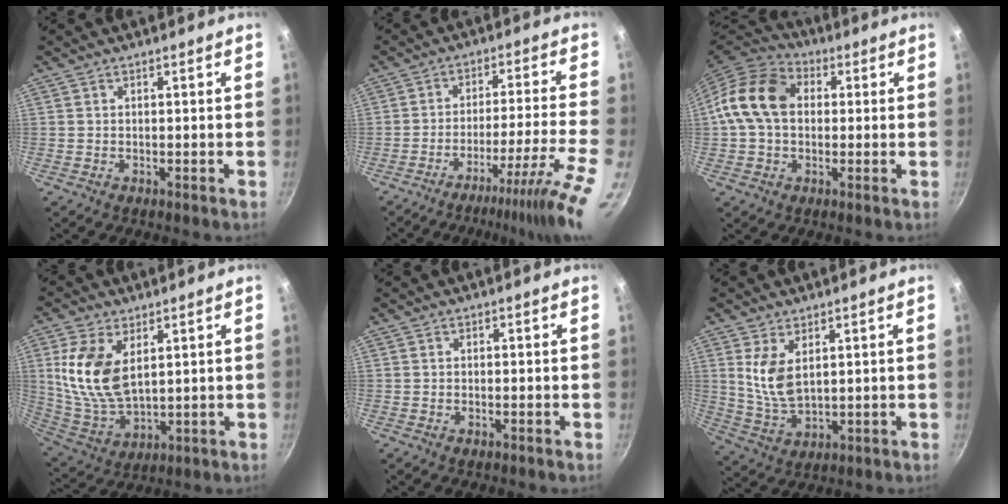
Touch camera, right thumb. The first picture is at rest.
{"total": 11.9, "force": [-8.2, -1.3, 8.5], "torque": [-0.136, 0.045, -0.130]}
{"total": 13.1, "force": [1.3, 9.8, 8.6], "torque": [-0.129, 0.023, 0.004]}
{"total": 13.7, "force": [3.8, 7.7, 10.6], "torque": [-0.209, -0.025, 0.088]}
{"total": 0.6, "force": [-0.2, 0.2, 0.5], "torque": [-0.009, 0.002, -0.005]}
{"total": 7.8, "force": [2.6, 4.1, 6.2], "torque": [-0.116, -0.028, 0.062]}